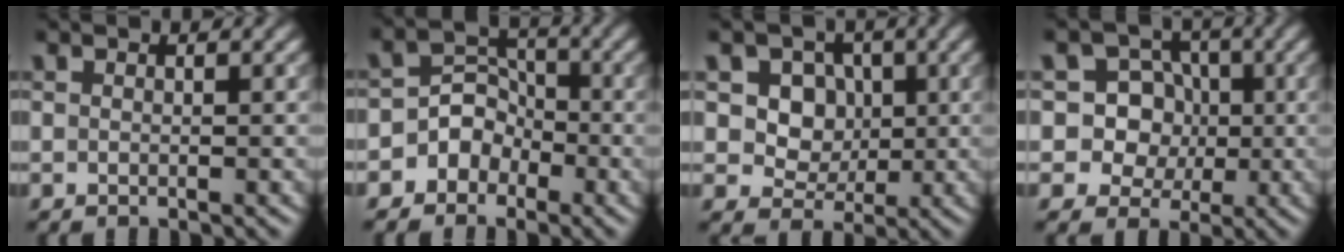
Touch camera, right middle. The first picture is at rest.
{"total": 4.6, "force": [-2.3, 3.9, 0.9], "torque": [0.023, 0.013, -0.065]}
{"total": 7.1, "force": [2.1, 5.8, 3.4], "torque": [-0.056, 0.012, 0.027]}
{"total": 8.6, "force": [1.1, 8.0, 2.9], "torque": [-0.050, 0.046, 0.004]}